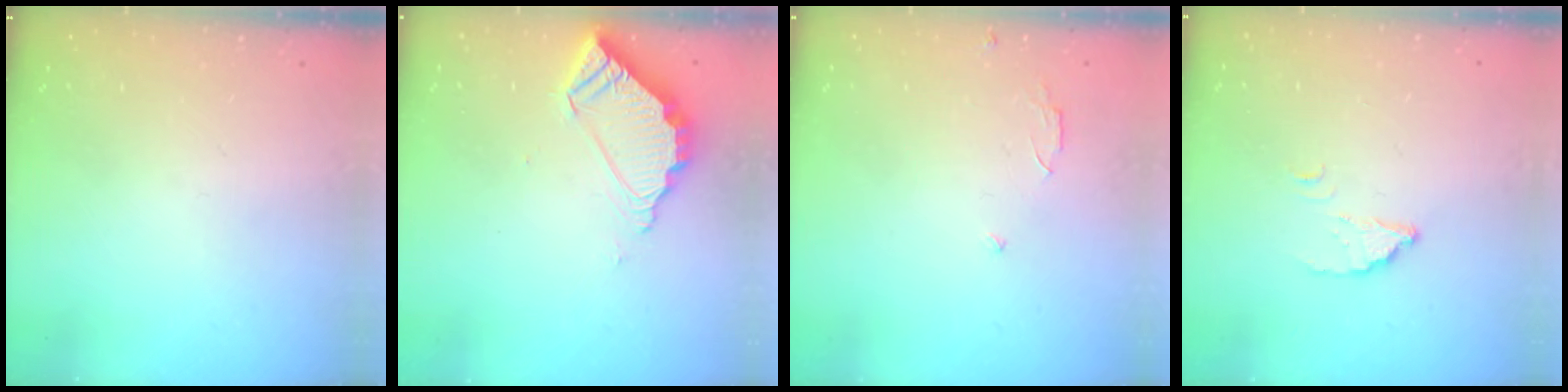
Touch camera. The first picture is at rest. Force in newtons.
{"total": 5.8, "press": 5.8, "slide": 0.3}
{"total": 2.5, "press": 2.5, "slide": 0.2}
{"total": 2.7, "press": 2.7, "slide": 0.3}